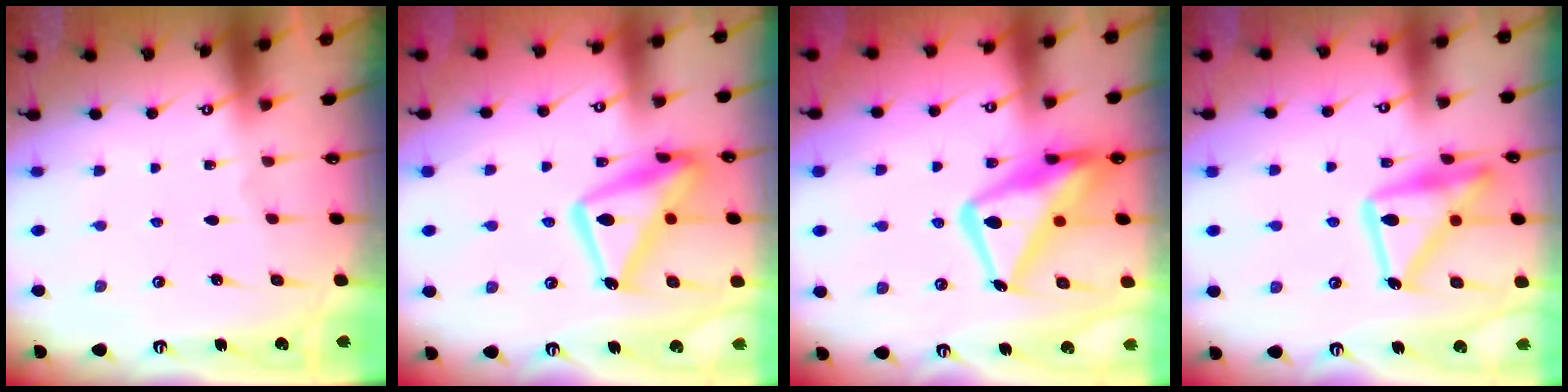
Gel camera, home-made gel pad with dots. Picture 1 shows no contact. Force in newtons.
{"total": 16.3, "press": 16.2, "slide": 1.5}
{"total": 18.2, "press": 18.1, "slide": 1.8}
{"total": 19.0, "press": 19.0, "slide": 1.4}